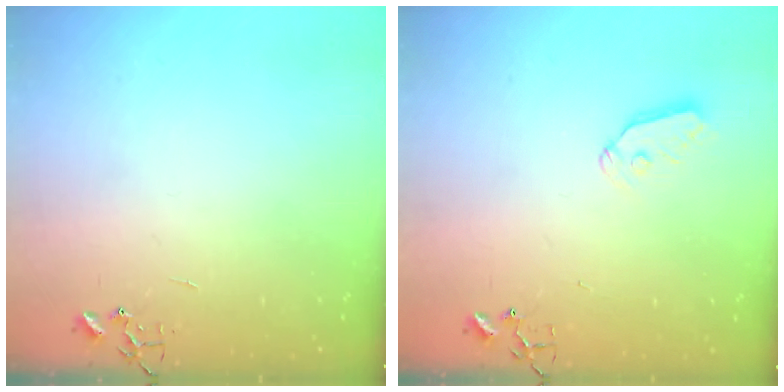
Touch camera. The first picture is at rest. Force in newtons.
{"total": 7.4, "press": 7.4, "slide": 0.5}